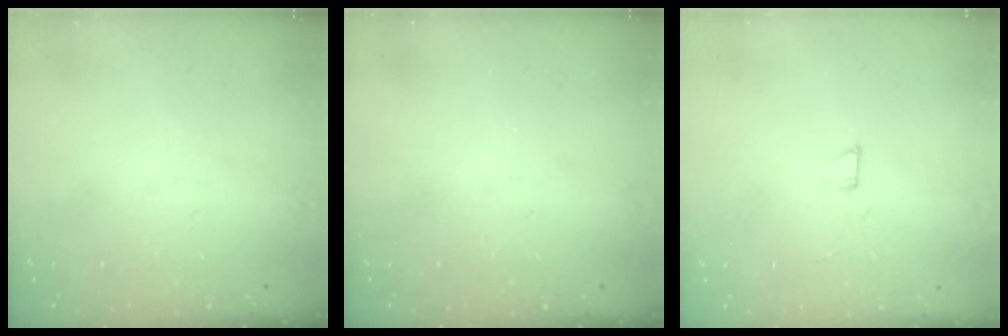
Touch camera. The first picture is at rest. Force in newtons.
{"total": 0.0}
{"total": 2.3, "press": 2.3, "slide": 0.2}